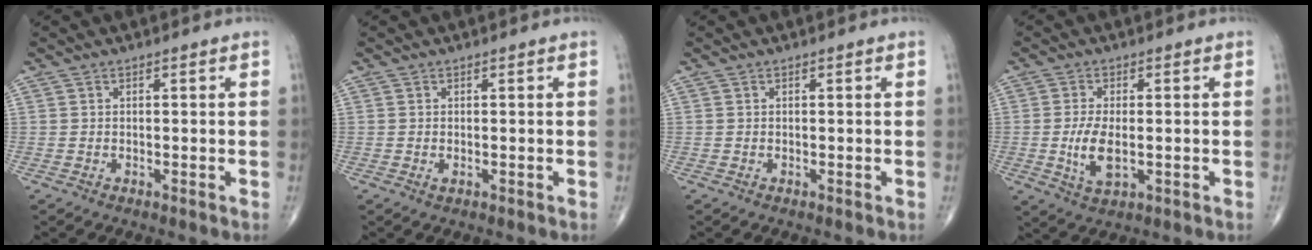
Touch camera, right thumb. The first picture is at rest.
{"total": 0.5, "force": [-0.1, 0.3, 0.5], "torque": [-0.008, -0.002, 0.000]}
{"total": 0.0}
{"total": 6.4, "force": [-0.8, 3.0, 5.6], "torque": [-0.114, -0.009, -0.010]}